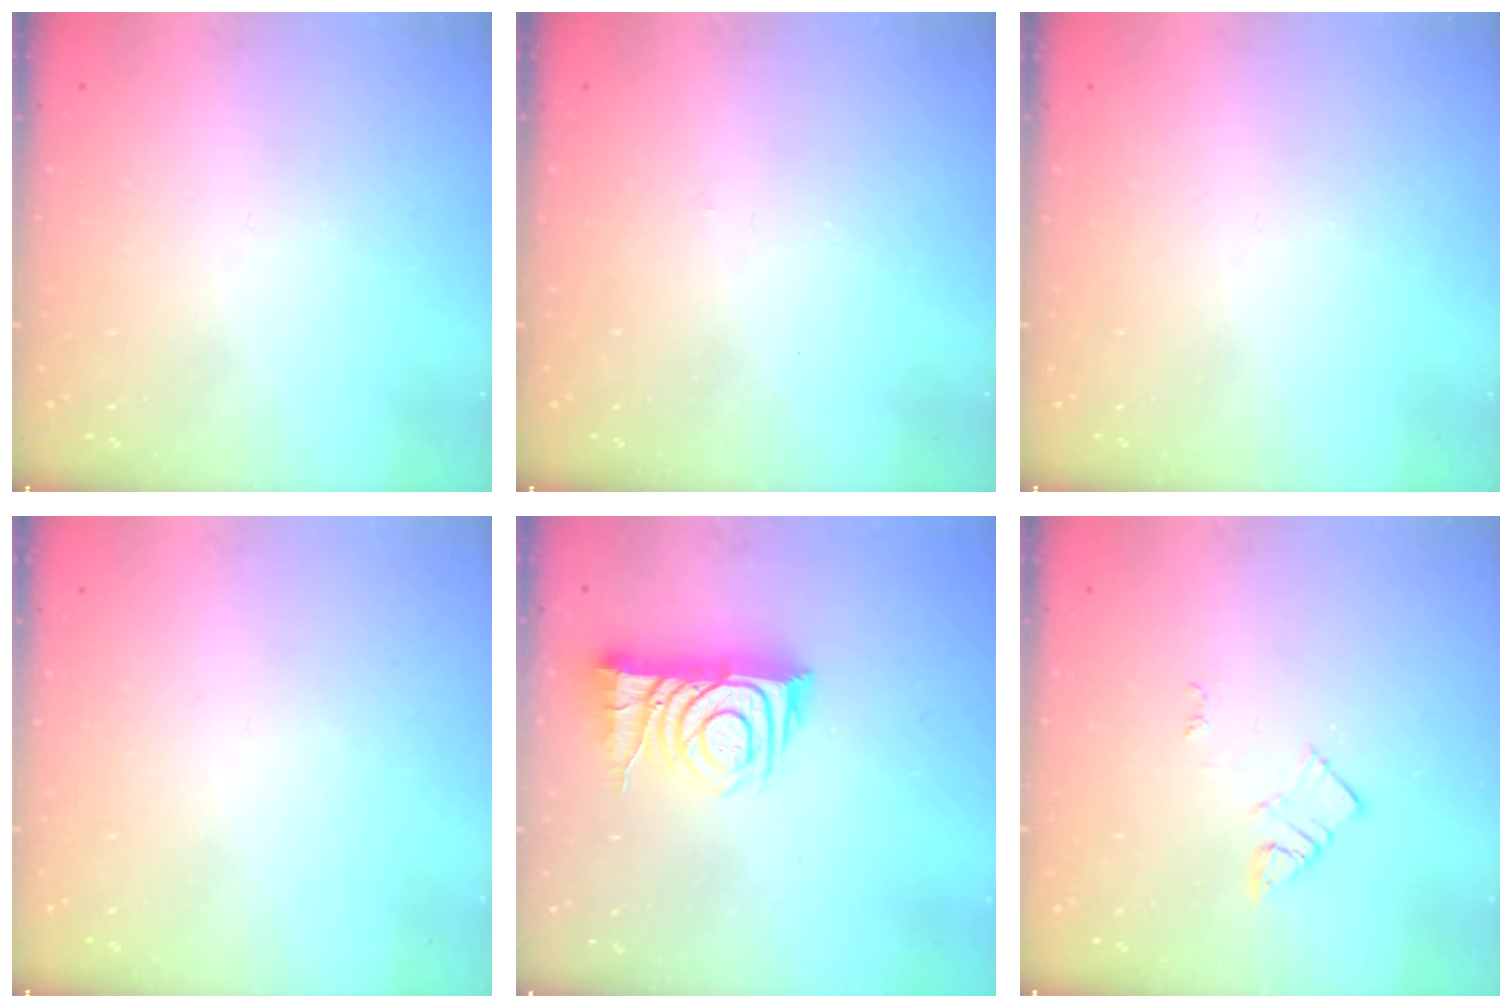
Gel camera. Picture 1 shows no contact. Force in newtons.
{"total": 2.8, "press": 2.8, "slide": 0.4}
{"total": 0.0}
{"total": 0.0}
{"total": 11.3, "press": 11.2, "slide": 1.4}
{"total": 3.0, "press": 3.0, "slide": 0.4}